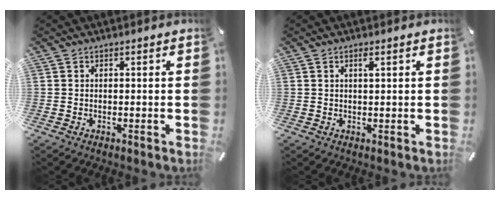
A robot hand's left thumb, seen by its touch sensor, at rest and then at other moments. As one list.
[{"total": 1.4, "force": [0.5, 0.2, 1.2], "torque": [-0.025, 0.000, 0.009]}]